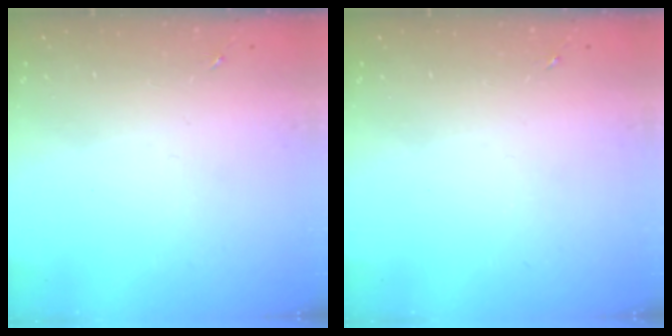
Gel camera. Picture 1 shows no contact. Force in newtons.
{"total": 0.0}